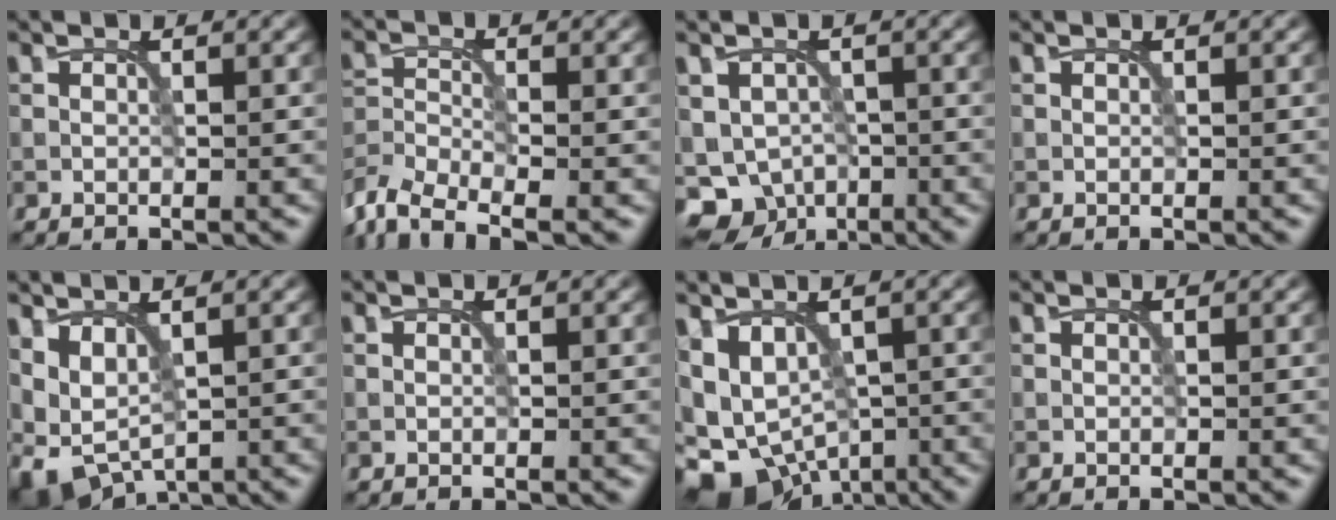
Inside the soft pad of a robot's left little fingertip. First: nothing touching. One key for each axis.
{"total": 5.5, "fx": -4.3, "fy": 1.7, "fz": 2.9, "tx": -0.061, "ty": -0.010, "tz": -0.095}
{"total": 6.4, "fx": -2.8, "fy": 5.2, "fz": 2.5, "tx": -0.031, "ty": -0.008, "tz": -0.044}
{"total": 0.0}
{"total": 4.4, "fx": 0.1, "fy": 2.6, "fz": 3.6, "tx": -0.079, "ty": -0.007, "tz": 0.004}
{"total": 0.0}
{"total": 8.3, "fx": -3.7, "fy": 5.6, "fz": 4.9, "tx": -0.079, "ty": -0.017, "tz": -0.041}
{"total": 0.0}